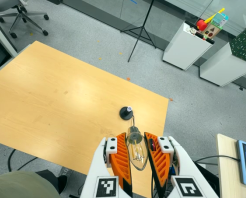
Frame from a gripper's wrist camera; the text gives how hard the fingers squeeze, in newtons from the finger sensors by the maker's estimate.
{"total": 20.5, "left": 22.4, "right": 18.6}